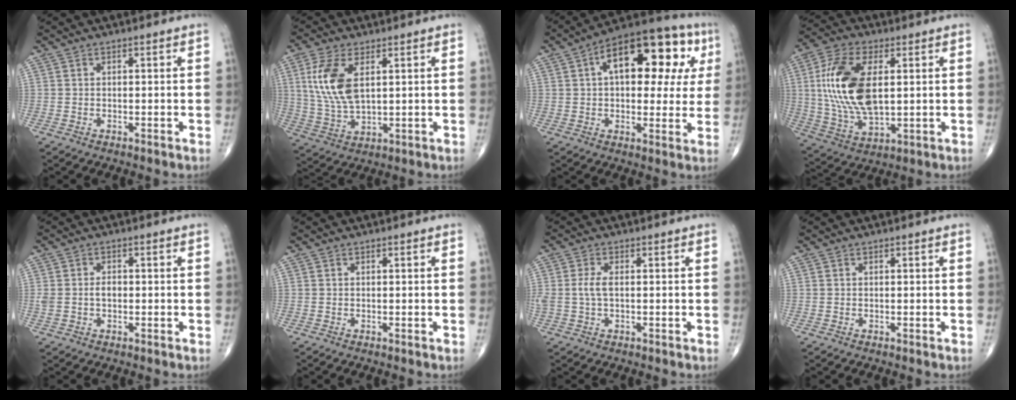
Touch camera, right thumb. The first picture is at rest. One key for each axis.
{"total": 11.2, "fx": 3.3, "fy": 5.5, "fz": 9.1, "tx": -0.193, "ty": -0.010, "tz": 0.072}
{"total": 20.8, "fx": 6.1, "fy": 10.6, "fz": 16.8, "tx": -0.193, "ty": 0.031, "tz": 0.077}
{"total": 17.6, "fx": 2.8, "fy": 9.0, "fz": 14.9, "tx": -0.296, "ty": -0.007, "tz": 0.056}
{"total": 3.1, "fx": -0.1, "fy": 2.1, "fz": 2.3, "tx": -0.051, "ty": 0.011, "tz": 0.001}
{"total": 0.0}
{"total": 3.1, "fx": 0.1, "fy": 1.4, "fz": 2.7, "tx": -0.072, "ty": 0.003, "tz": 0.003}
{"total": 0.0}